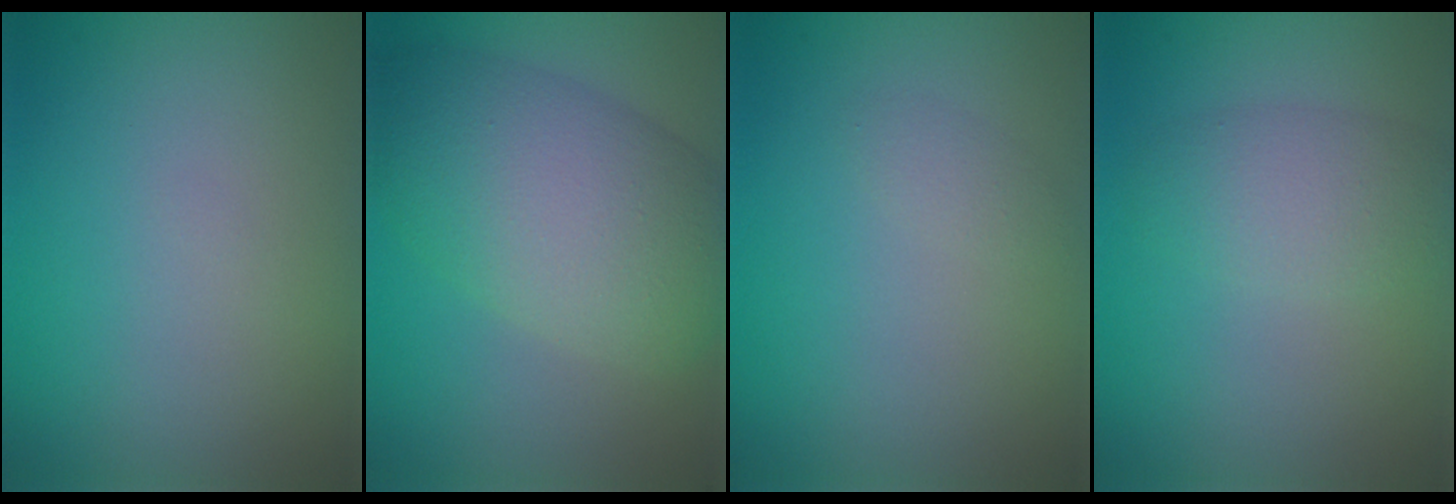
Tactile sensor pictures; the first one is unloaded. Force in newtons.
{"total": 9.4, "press": 9.4, "slide": 0.5}
{"total": 0.9, "press": 0.9, "slide": 0.0}
{"total": 3.3, "press": 3.2, "slide": 0.1}